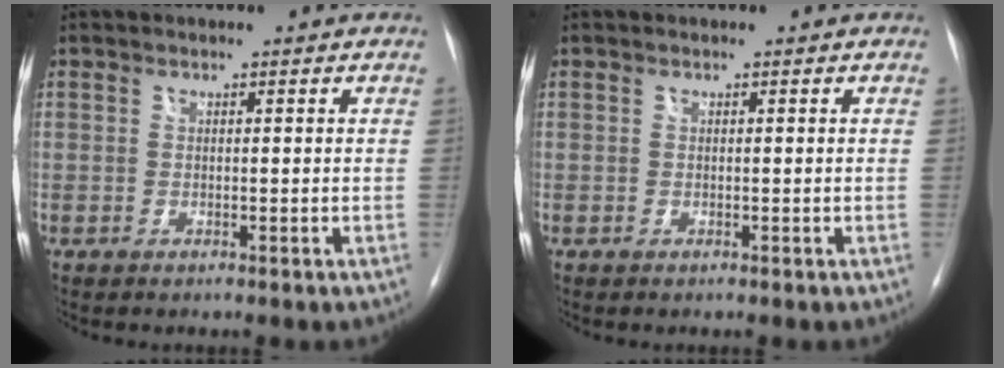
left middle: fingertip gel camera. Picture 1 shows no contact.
{"total": 0.0}